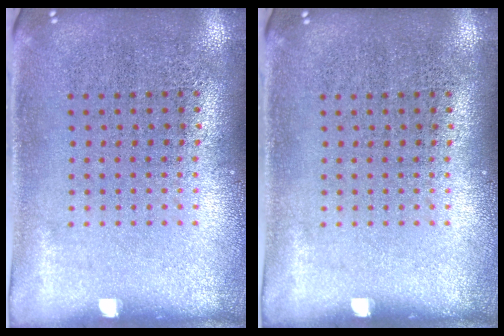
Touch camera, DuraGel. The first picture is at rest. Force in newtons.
{"total": 0.0}